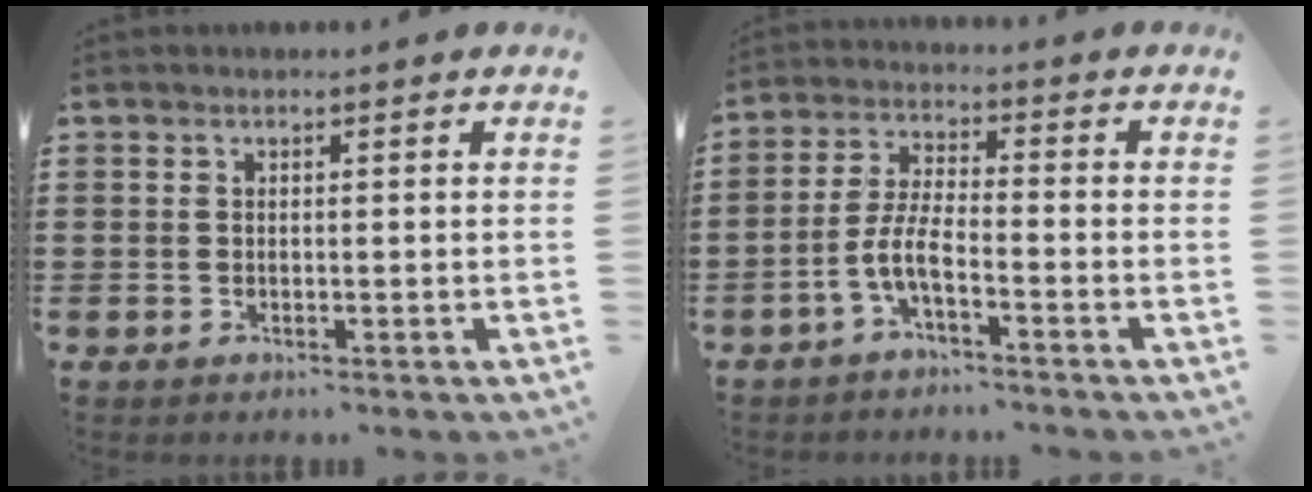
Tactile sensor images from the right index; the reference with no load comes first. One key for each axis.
{"total": 5.7, "fx": -3.1, "fy": 1.1, "fz": 4.6, "tx": -0.115, "ty": -0.009, "tz": -0.065}